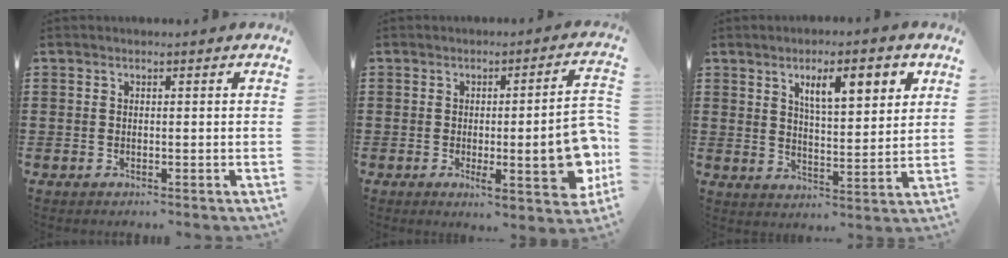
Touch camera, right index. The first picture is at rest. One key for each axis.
{"total": 11.7, "fx": -1.7, "fy": 2.9, "fz": 11.2, "tx": -0.153, "ty": -0.017, "tz": -0.025}
{"total": 7.7, "fx": 3.6, "fy": 2.3, "fz": 6.4, "tx": -0.108, "ty": 0.000, "tz": 0.056}